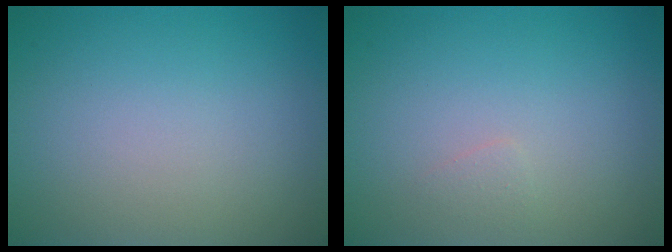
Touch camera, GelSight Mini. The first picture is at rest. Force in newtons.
{"total": 0.6, "press": 0.6, "slide": 0.1}